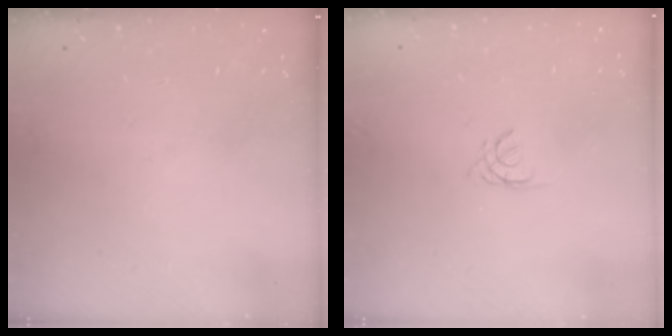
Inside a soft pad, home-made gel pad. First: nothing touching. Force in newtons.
{"total": 1.7, "press": 1.7, "slide": 0.3}